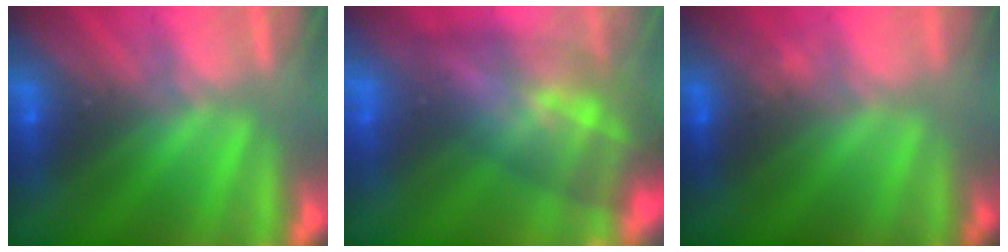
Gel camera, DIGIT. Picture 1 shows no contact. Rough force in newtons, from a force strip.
{"total": 10.8}
{"total": 1.9}